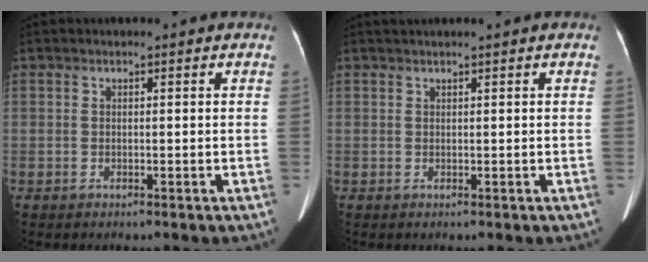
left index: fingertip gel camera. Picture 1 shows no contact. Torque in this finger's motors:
{"motor_torque": [0.05, 0.03, -0.14, -0.06]}